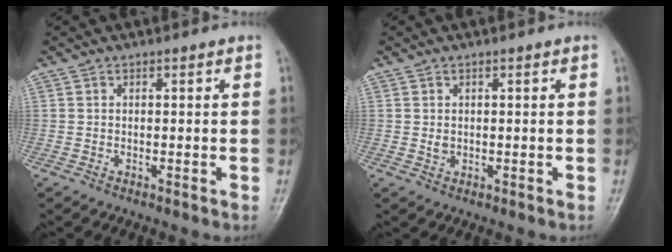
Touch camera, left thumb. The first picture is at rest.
{"total": 1.2, "force": [0.3, 1.0, 0.6], "torque": [-0.006, 0.001, 0.009]}